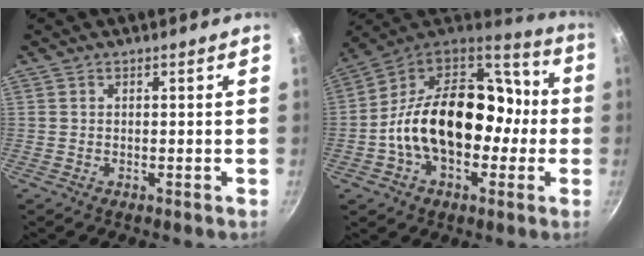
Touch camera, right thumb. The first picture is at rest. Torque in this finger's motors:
{"motor_torque": [2.16, 2.85, 2.05, -0.72, 0.24]}